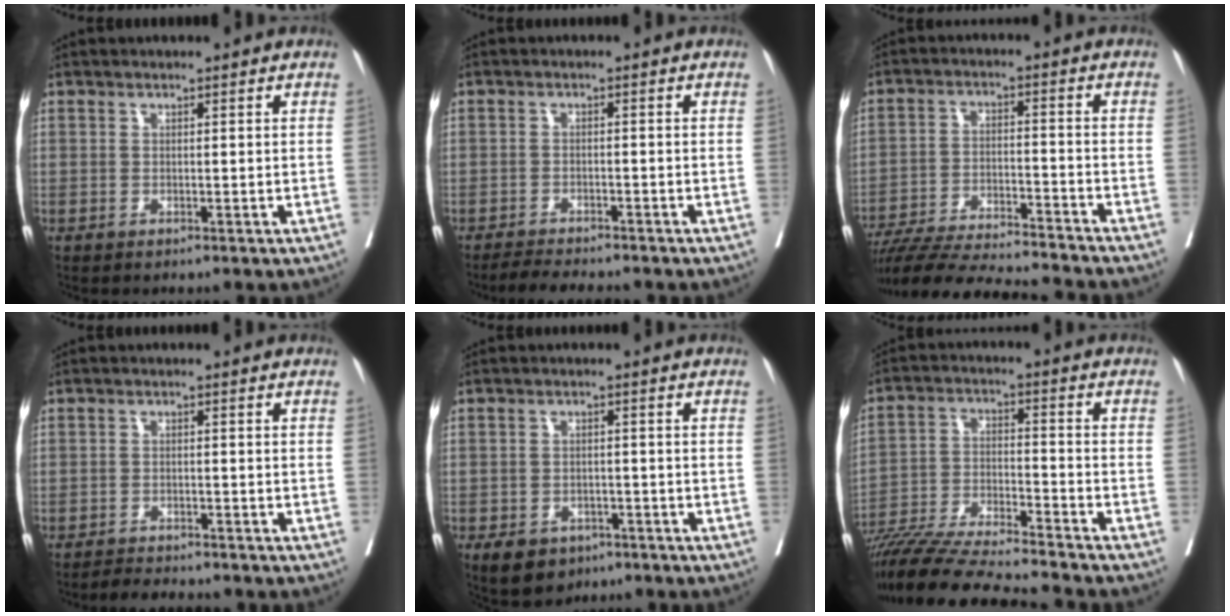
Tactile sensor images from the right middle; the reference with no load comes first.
{"total": 5.1, "force": [-4.8, 0.7, 1.8], "torque": [-0.026, -0.013, -0.076]}
{"total": 18.8, "force": [-17.4, 0.3, 7.1], "torque": [-0.128, -0.029, -0.271]}
{"total": 3.5, "force": [-3.4, 0.5, 0.7], "torque": [-0.013, -0.011, -0.054]}
{"total": 6.1, "force": [-3.9, 4.1, 2.3], "torque": [-0.035, 0.001, -0.052]}
{"total": 16.7, "force": [-15.3, -0.9, 6.8], "torque": [-0.125, -0.021, -0.265]}